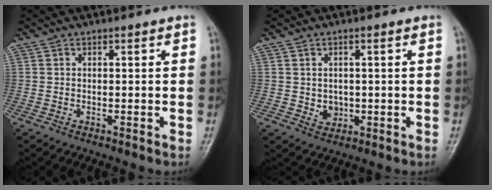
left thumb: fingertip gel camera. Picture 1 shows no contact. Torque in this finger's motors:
{"motor_torque": [-0.04, 0.01, 0.11, -0.10, 0.00]}